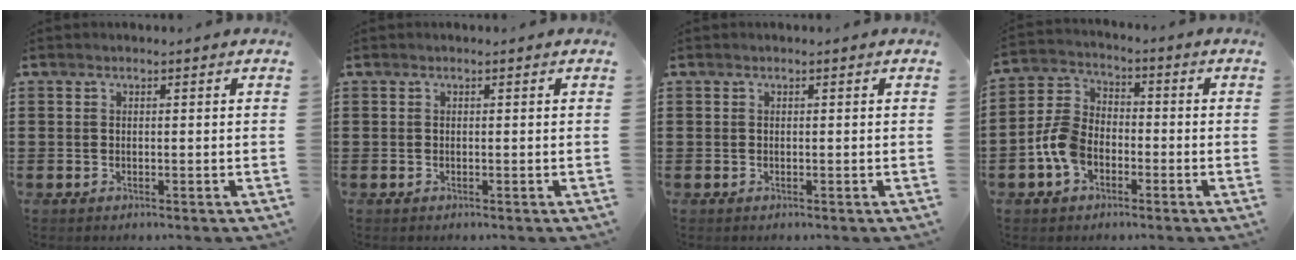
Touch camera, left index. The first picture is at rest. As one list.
[{"total": 0.0}, {"total": 0.0}, {"total": 7.1, "force": [-2.9, 4.7, 4.5], "torque": [-0.119, 0.009, -0.063]}]